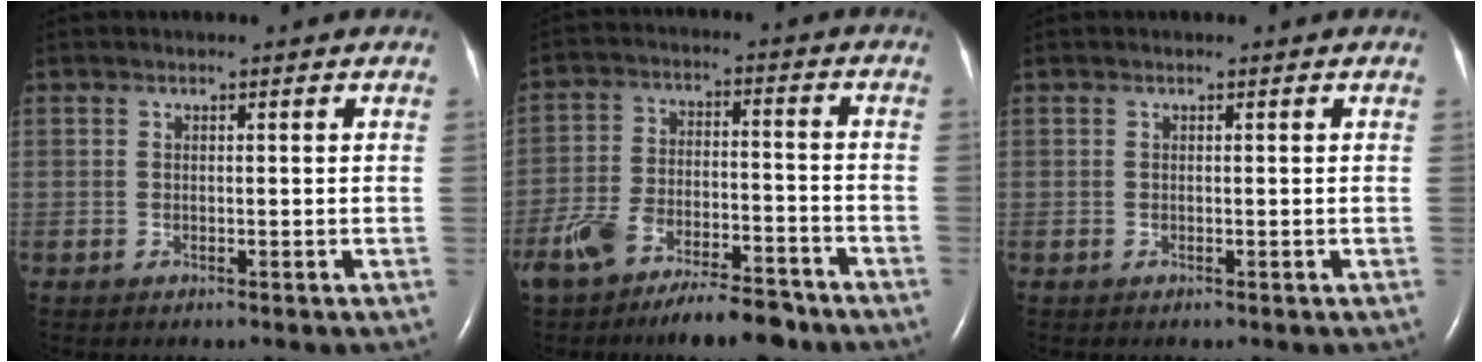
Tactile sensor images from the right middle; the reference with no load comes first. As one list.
[{"total": 13.0, "force": [-10.0, 3.9, 7.2], "torque": [-0.130, 0.006, -0.172]}, {"total": 0.0}]